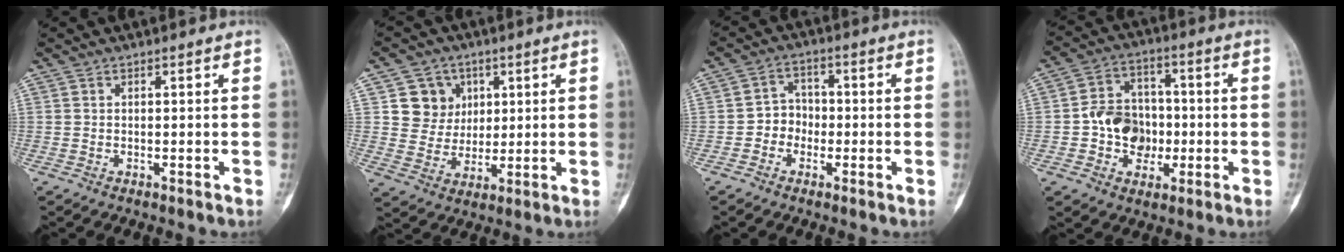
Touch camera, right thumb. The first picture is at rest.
{"total": 8.6, "force": [3.0, 7.8, 1.9], "torque": [0.010, -0.008, 0.053]}
{"total": 4.8, "force": [-1.4, 4.3, 1.8], "torque": [0.001, 0.018, -0.036]}
{"total": 10.6, "force": [-1.6, 8.8, 5.8], "torque": [-0.054, 0.027, -0.031]}